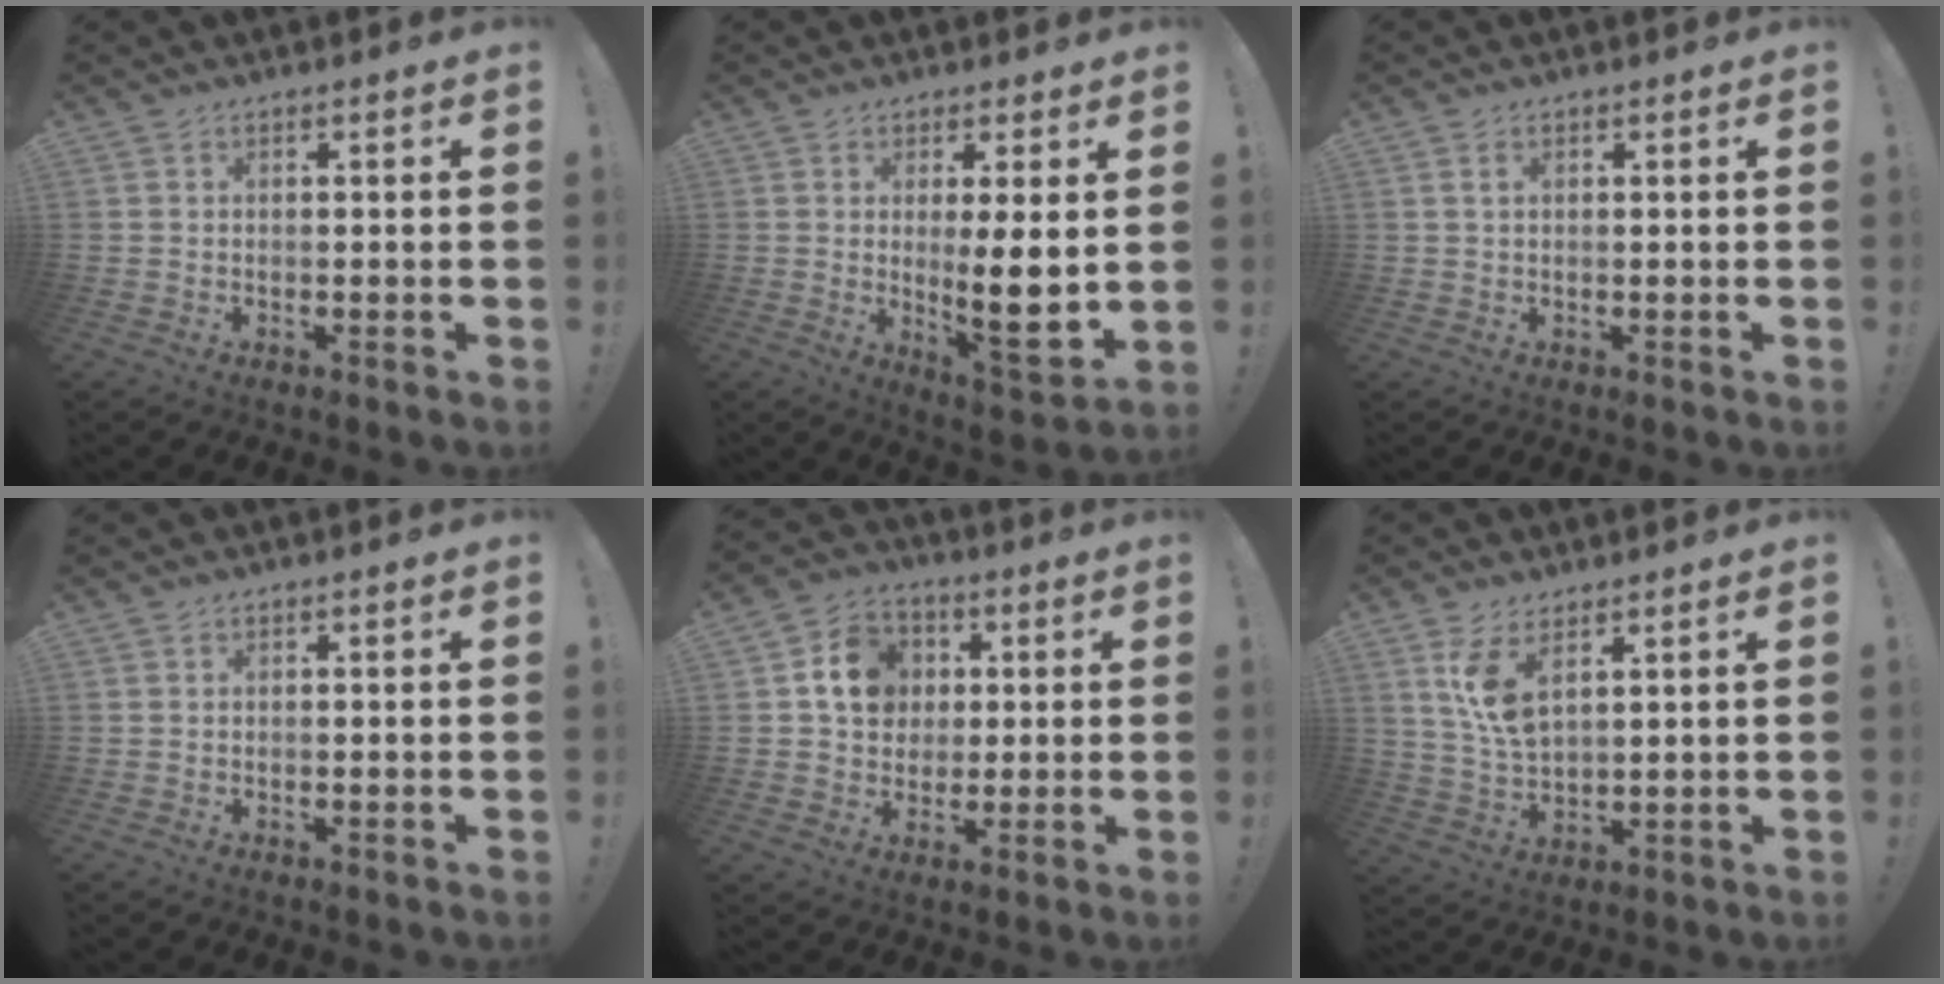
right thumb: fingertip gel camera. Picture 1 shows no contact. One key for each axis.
{"total": 10.8, "fx": 0.9, "fy": 1.7, "fz": 10.6, "tx": -0.151, "ty": -0.027, "tz": 0.012}
{"total": 1.4, "fx": 0.7, "fy": 0.7, "fz": 1.0, "tx": -0.012, "ty": -0.001, "tz": 0.012}
{"total": 0.0}
{"total": 11.8, "fx": 2.8, "fy": 10.1, "fz": 5.4, "tx": -0.074, "ty": 0.001, "tz": 0.059}
{"total": 9.1, "fx": 4.8, "fy": 3.9, "fz": 6.7, "tx": -0.120, "ty": -0.026, "tz": 0.087}